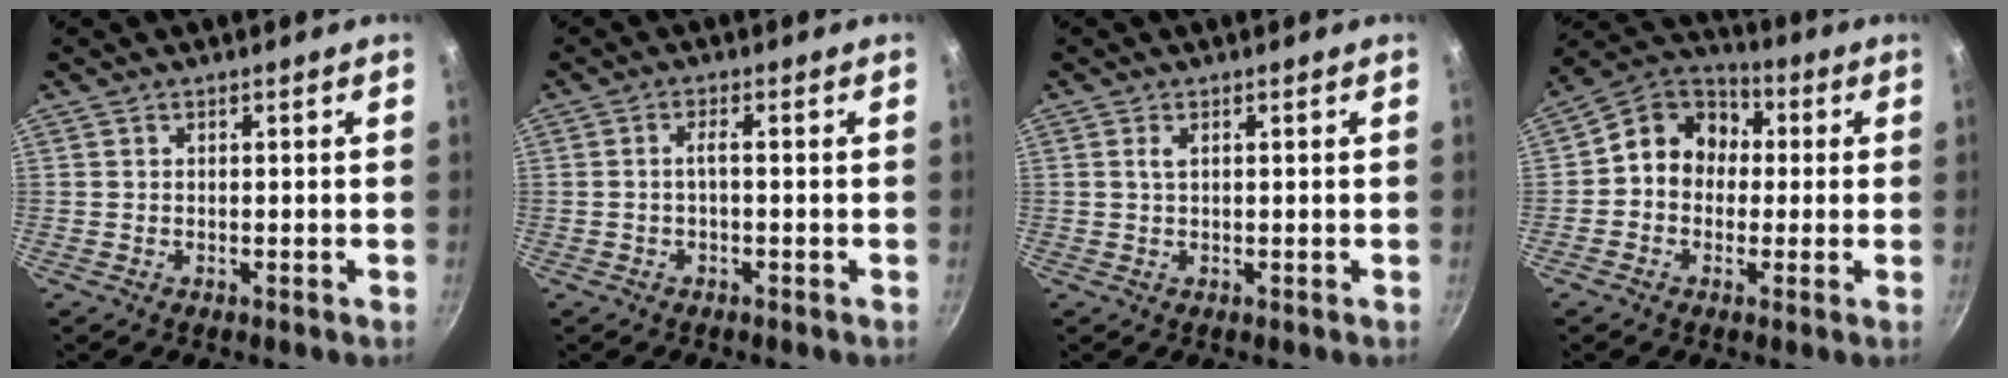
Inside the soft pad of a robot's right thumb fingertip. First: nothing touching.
{"total": 1.9, "force": [-0.5, 0.5, 1.7], "torque": [-0.040, 0.014, -0.009]}
{"total": 1.3, "force": [0.4, 0.6, 1.1], "torque": [-0.020, 0.001, 0.008]}
{"total": 11.2, "force": [0.6, 9.6, 5.8], "torque": [-0.053, 0.030, -0.015]}